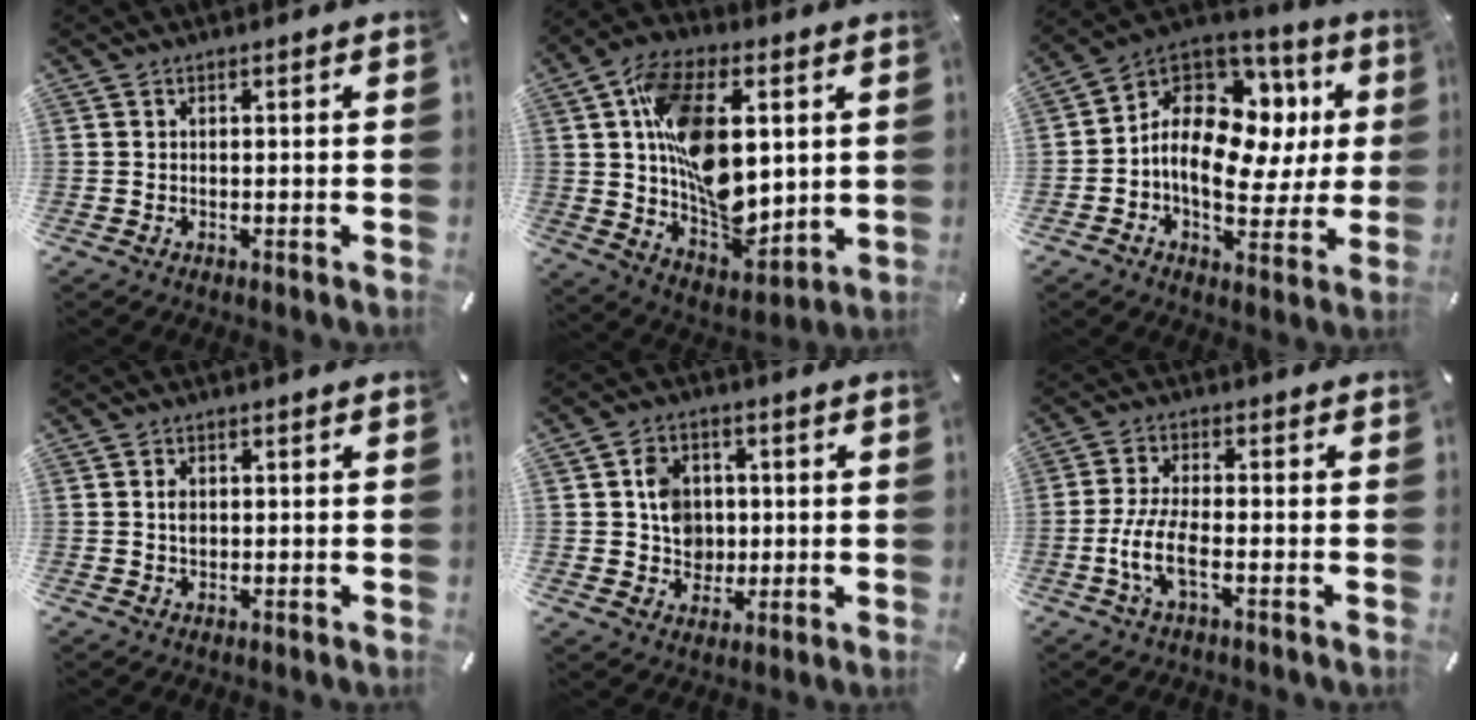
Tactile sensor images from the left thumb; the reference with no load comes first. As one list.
[{"total": 19.0, "force": [3.8, 11.8, 14.4], "torque": [-0.245, -0.003, 0.075]}, {"total": 16.1, "force": [2.4, 10.9, 11.6], "torque": [-0.207, -0.019, 0.038]}, {"total": 2.1, "force": [0.3, 1.5, 1.5], "torque": [-0.025, 0.001, 0.002]}, {"total": 8.2, "force": [0.9, 7.4, 3.4], "torque": [-0.049, 0.010, 0.017]}, {"total": 7.9, "force": [-2.4, 2.6, 7.1], "torque": [-0.156, -0.011, -0.046]}]